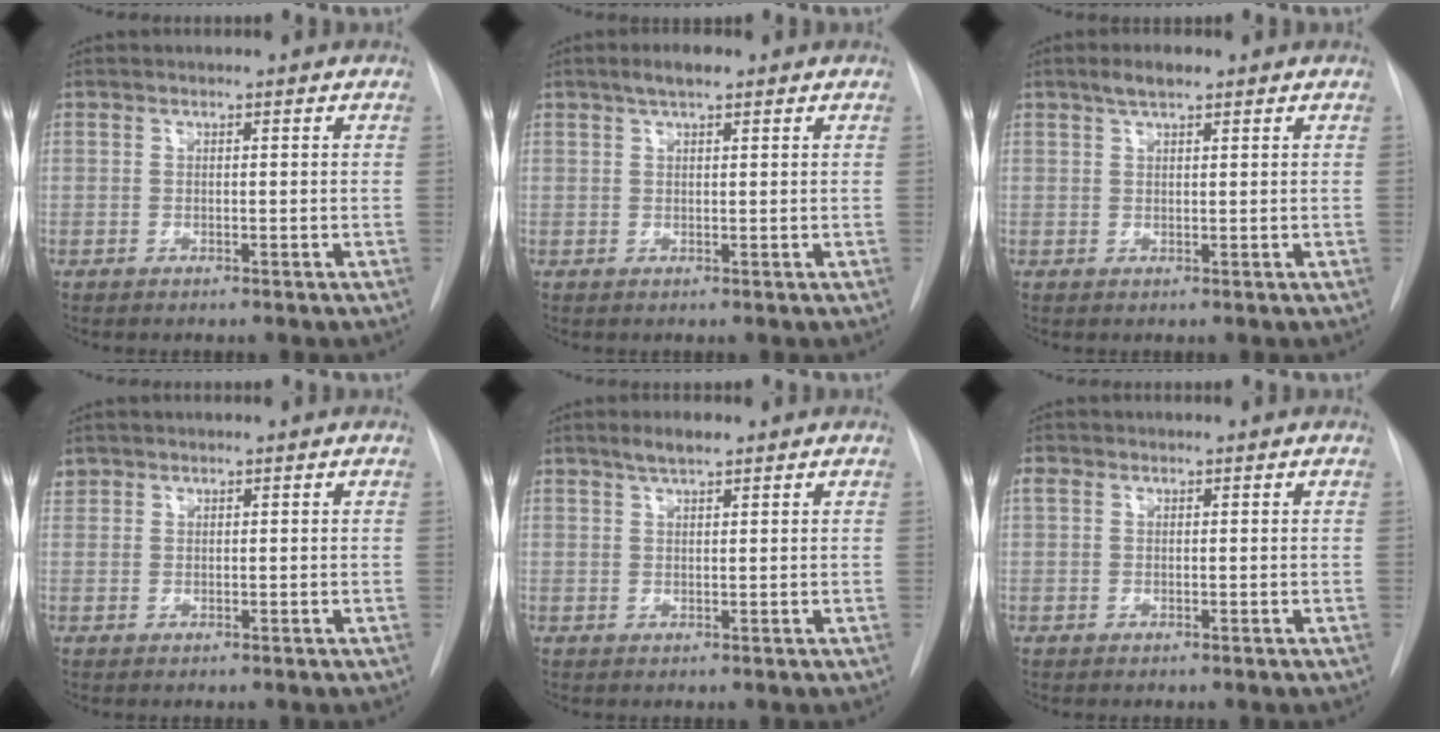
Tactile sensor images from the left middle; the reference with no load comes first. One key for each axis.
{"total": 3.0, "fx": 2.0, "fy": 0.8, "fz": 2.1, "tx": -0.041, "ty": 0.008, "tz": 0.034}
{"total": 2.8, "fx": 2.0, "fy": 0.8, "fz": 1.8, "tx": -0.038, "ty": 0.007, "tz": 0.036}
{"total": 1.3, "fx": 0.9, "fy": 0.9, "fz": 0.0, "tx": 0.004, "ty": 0.014, "tz": 0.017}
{"total": 2.7, "fx": 2.0, "fy": 0.5, "fz": 1.7, "tx": -0.036, "ty": 0.005, "tz": 0.036}
{"total": 1.0, "fx": 0.4, "fy": 0.7, "fz": 0.5, "tx": -0.014, "ty": 0.014, "tz": 0.008}